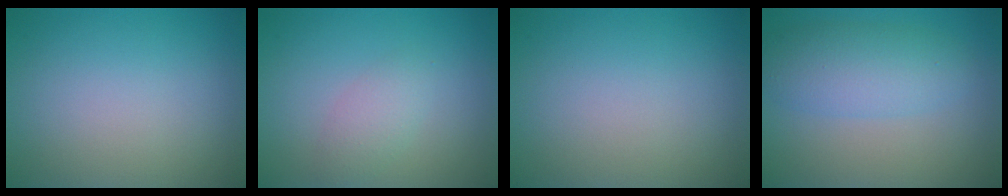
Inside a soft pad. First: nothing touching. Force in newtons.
{"total": 1.8, "press": 1.8, "slide": 0.1}
{"total": 0.0}
{"total": 4.4, "press": 4.3, "slide": 0.4}